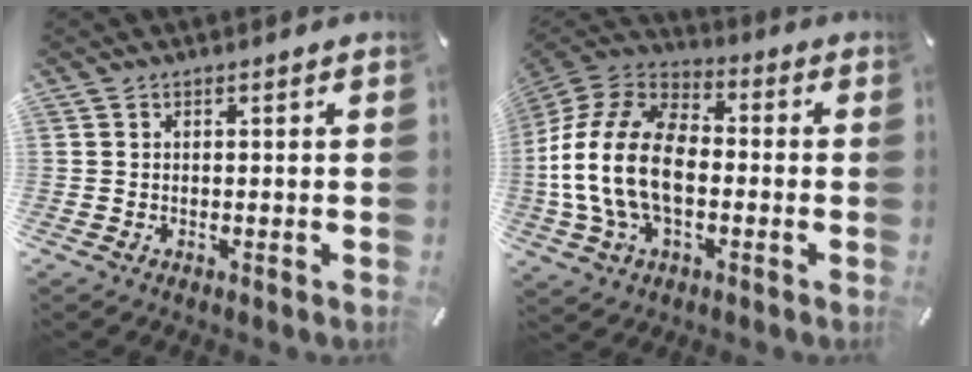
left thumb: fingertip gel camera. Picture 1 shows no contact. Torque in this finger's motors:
{"motor_torque": [1.75, 1.92, 2.77, 0.00, 0.41]}